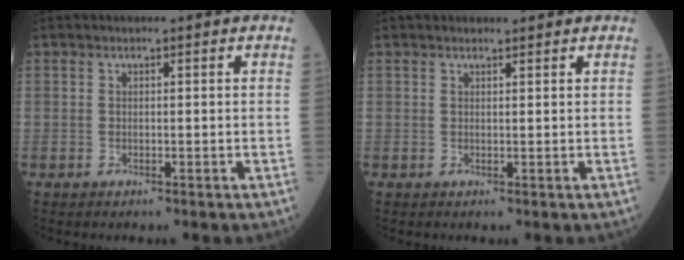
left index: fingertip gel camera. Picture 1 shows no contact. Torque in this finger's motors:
{"motor_torque": [0.59, -1.04, 0.03, 0.00]}